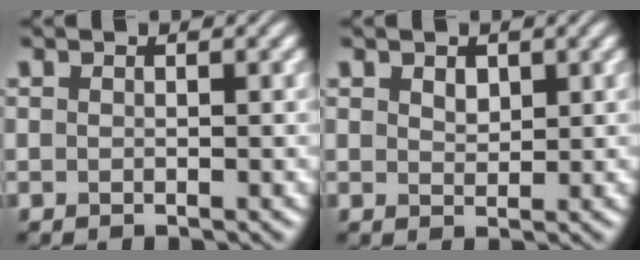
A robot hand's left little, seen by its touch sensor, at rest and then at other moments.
{"total": 1.4, "force": [0.8, 0.8, 0.8], "torque": [-0.013, 0.000, 0.017]}